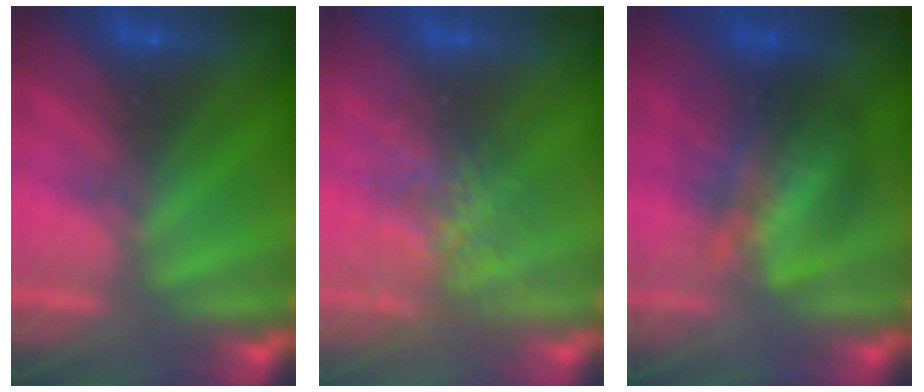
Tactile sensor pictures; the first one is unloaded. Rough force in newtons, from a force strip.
{"total": 3.8}
{"total": 3.5}